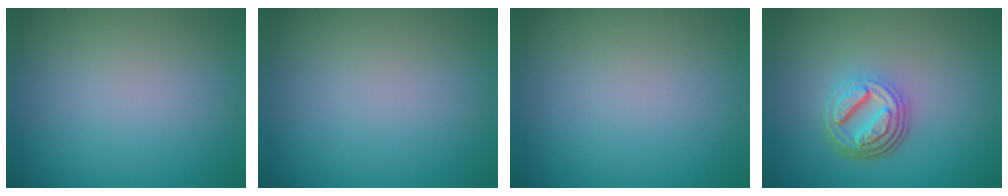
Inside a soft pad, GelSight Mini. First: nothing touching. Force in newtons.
{"total": 0.0}
{"total": 0.0}
{"total": 4.9, "press": 3.6, "slide": 3.4}